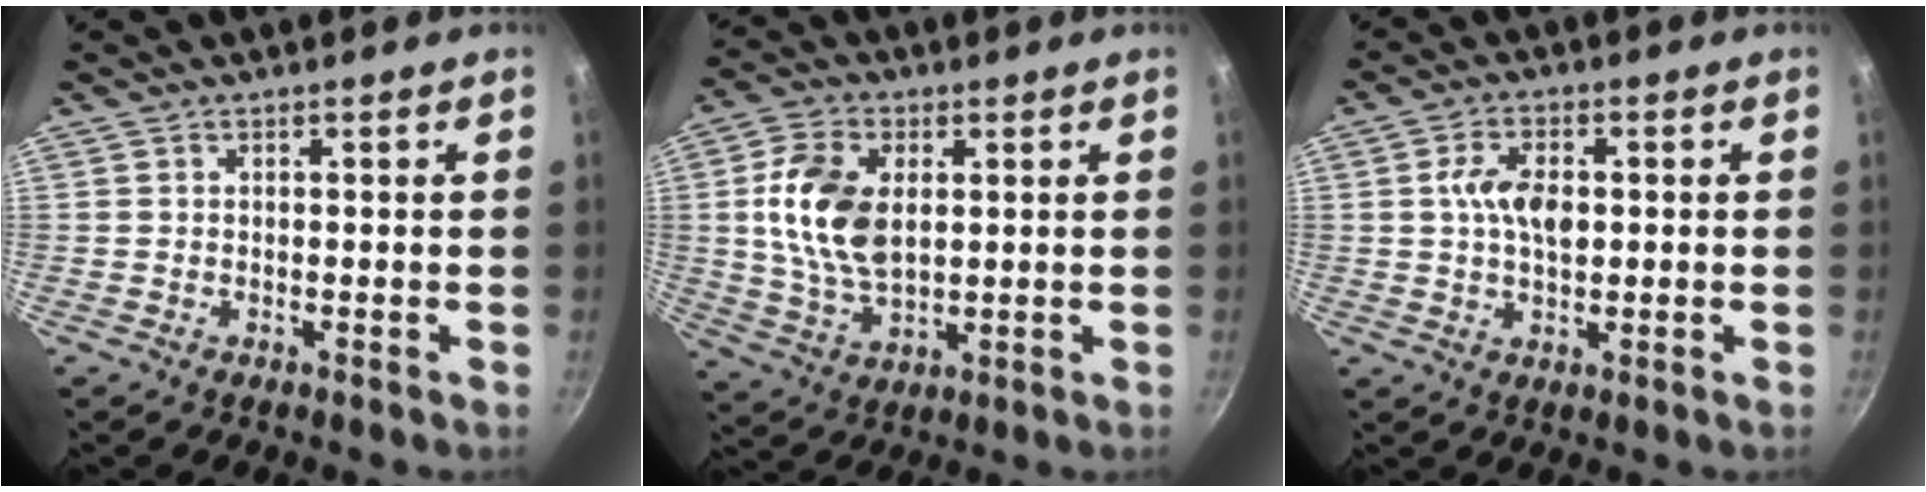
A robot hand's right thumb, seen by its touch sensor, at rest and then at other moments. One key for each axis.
{"total": 13.0, "fx": 2.1, "fy": 8.0, "fz": 10.1, "tx": -0.181, "ty": -0.004, "tz": 0.041}
{"total": 6.7, "fx": 0.6, "fy": 3.8, "fz": 5.5, "tx": -0.089, "ty": 0.008, "tz": 0.006}